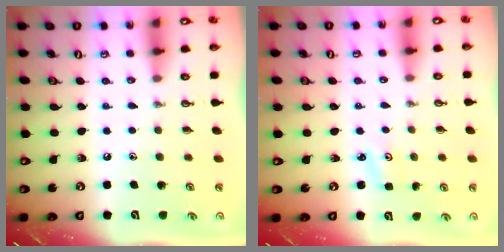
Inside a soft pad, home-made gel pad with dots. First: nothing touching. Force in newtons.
{"total": 2.0, "press": 2.0, "slide": 0.3}